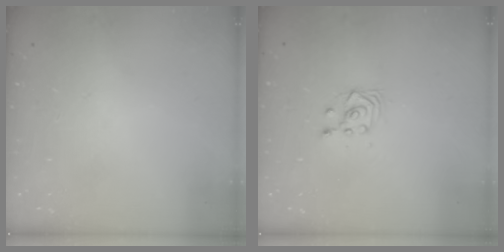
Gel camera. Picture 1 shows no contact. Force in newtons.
{"total": 2.9, "press": 2.9, "slide": 0.6}